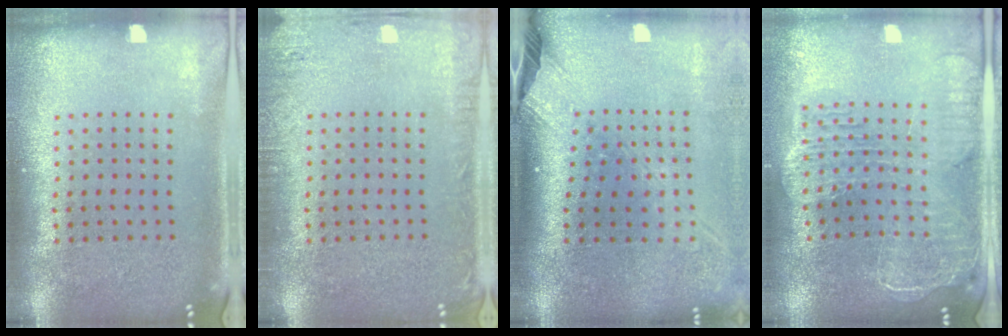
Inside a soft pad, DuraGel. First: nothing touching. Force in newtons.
{"total": 1.9, "press": 1.9, "slide": 0.2}
{"total": 2.6, "press": 1.9, "slide": 1.8}
{"total": 2.4, "press": 2.1, "slide": 1.1}